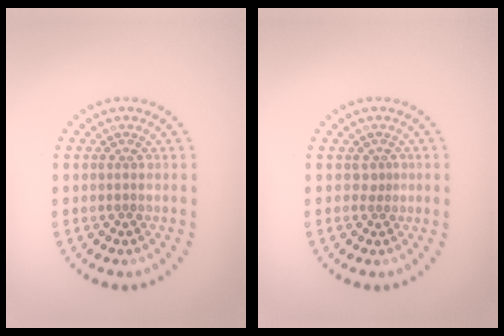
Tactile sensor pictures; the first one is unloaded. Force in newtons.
{"total": 0.7, "press": 0.3, "slide": 0.7}